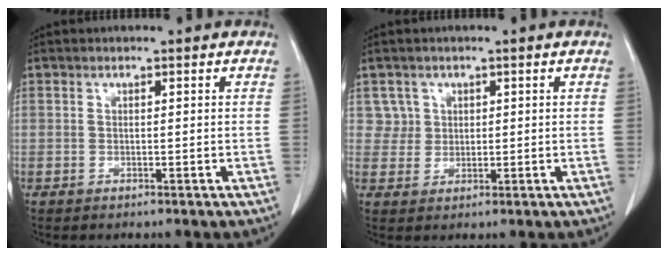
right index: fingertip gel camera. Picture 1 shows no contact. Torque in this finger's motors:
{"motor_torque": [-0.15, 0.13, -0.07, -0.03]}